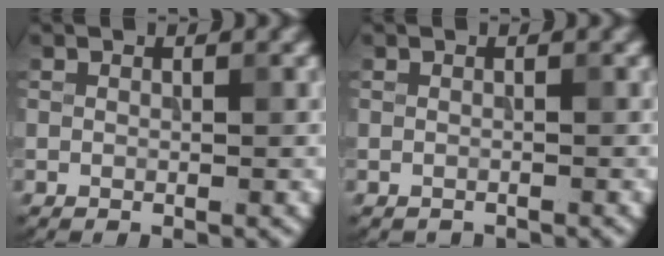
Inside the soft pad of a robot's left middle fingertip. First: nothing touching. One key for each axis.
{"total": 0.8, "fx": -0.8, "fy": 0.0, "fz": -0.1, "tx": 0.002, "ty": -0.006, "tz": -0.015}